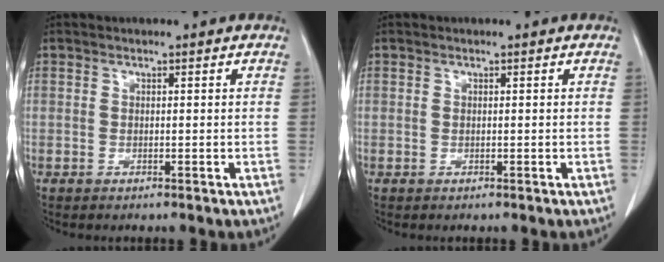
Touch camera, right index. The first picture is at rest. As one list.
[{"total": 0.0}]